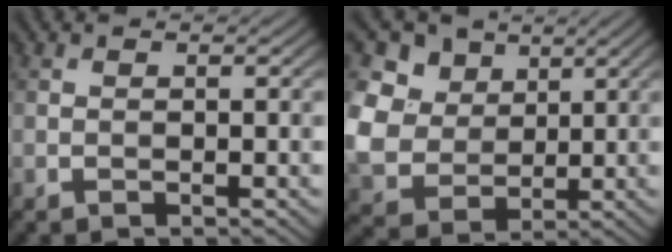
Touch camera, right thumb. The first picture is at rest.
{"total": 10.9, "force": [3.6, 8.8, 5.4], "torque": [-0.184, 0.017, 0.064]}